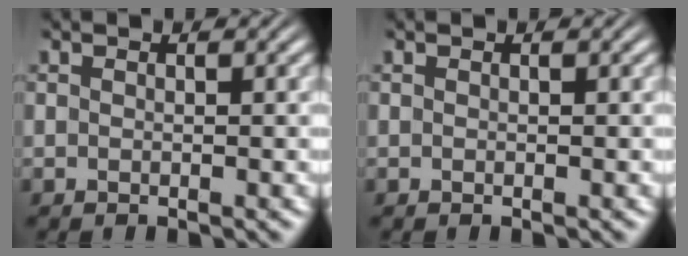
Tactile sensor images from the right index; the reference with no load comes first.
{"total": 0.0}